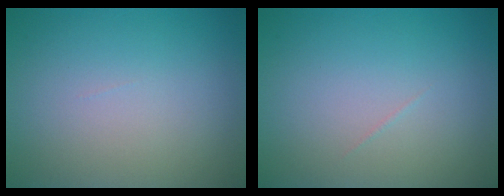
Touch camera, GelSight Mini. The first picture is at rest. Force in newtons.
{"total": 0.0}